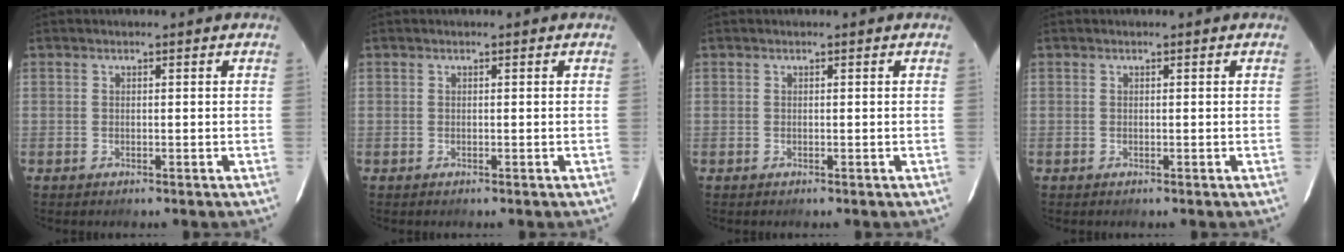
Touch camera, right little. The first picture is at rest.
{"total": 0.0}
{"total": 0.0}
{"total": 0.0}